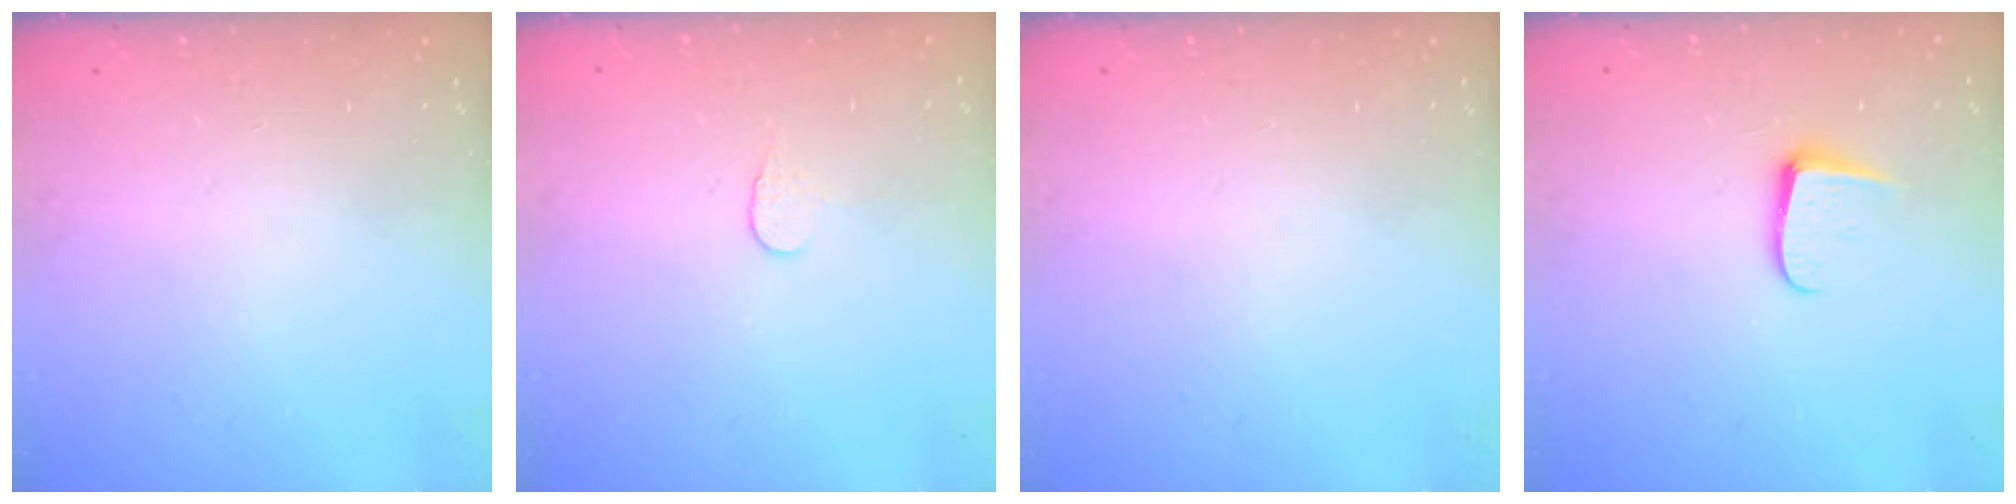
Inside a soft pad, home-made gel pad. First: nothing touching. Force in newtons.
{"total": 3.9, "press": 3.9, "slide": 0.4}
{"total": 0.0}
{"total": 6.0, "press": 6.0, "slide": 0.8}